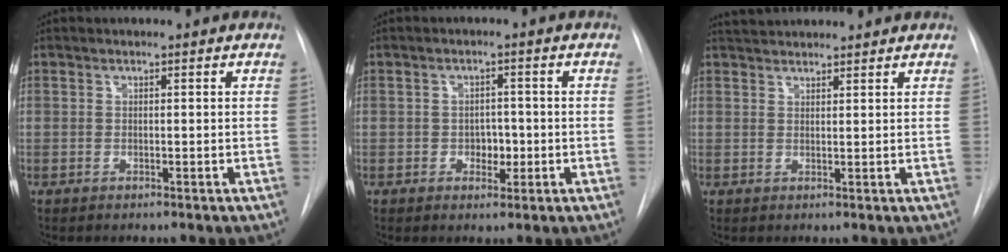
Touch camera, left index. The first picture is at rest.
{"total": 2.7, "force": [-0.6, 2.0, 1.8], "torque": [-0.019, 0.005, -0.005]}
{"total": 5.3, "force": [5.1, 0.7, 1.2], "torque": [-0.023, 0.039, 0.081]}